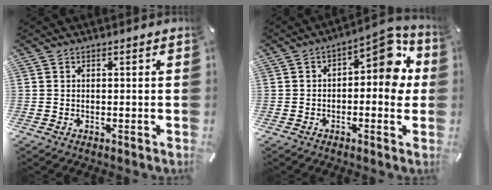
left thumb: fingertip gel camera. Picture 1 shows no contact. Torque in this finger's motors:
{"motor_torque": [0.10, 0.23, -0.03, -0.02, 0.10]}